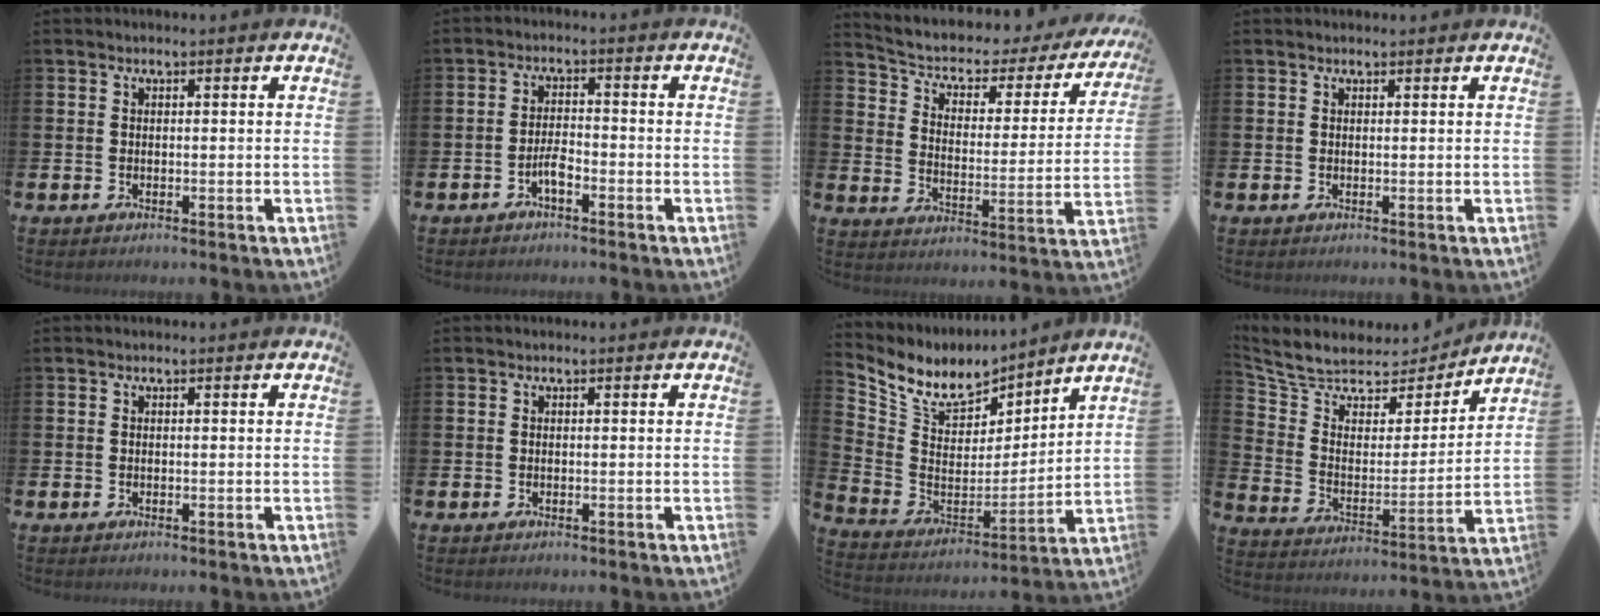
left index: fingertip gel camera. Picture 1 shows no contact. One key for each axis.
{"total": 2.3, "fx": -1.4, "fy": 0.6, "fz": 1.7, "tx": -0.041, "ty": 0.008, "tz": -0.026}
{"total": 4.5, "fx": 3.6, "fy": 2.2, "fz": 1.8, "tx": -0.063, "ty": -0.030, "tz": 0.051}
{"total": 0.6, "fx": 0.6, "fy": 0.2, "fz": 0.0, "tx": 0.007, "ty": -0.002, "tz": 0.009}
{"total": 0.0}
{"total": 0.0}
{"total": 9.2, "fx": 8.2, "fy": 3.6, "fz": 1.9, "tx": -0.094, "ty": -0.056, "tz": 0.150}
{"total": 7.3, "fx": 6.4, "fy": 3.2, "fz": 1.3, "tx": -0.076, "ty": -0.049, "tz": 0.111}